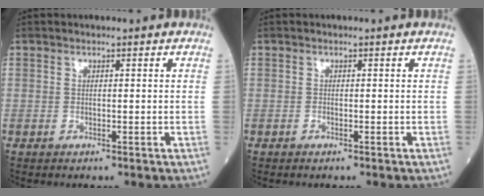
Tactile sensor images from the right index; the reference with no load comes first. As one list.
[{"total": 0.0}]